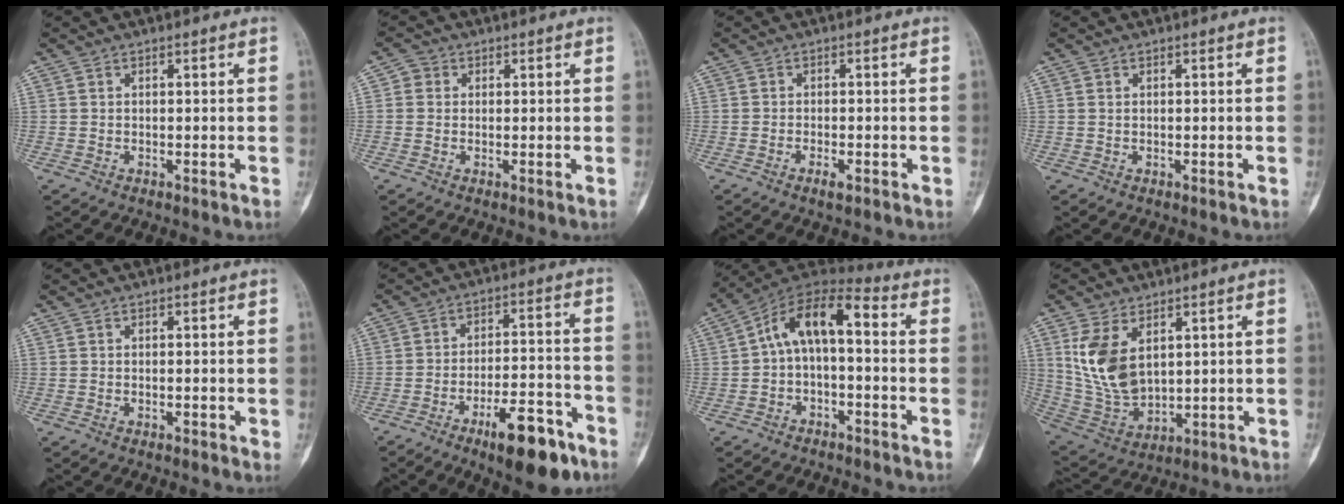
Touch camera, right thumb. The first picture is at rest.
{"total": 2.1, "force": [0.3, 2.0, 0.6], "torque": [0.002, 0.004, 0.001]}
{"total": 2.0, "force": [-1.1, 0.7, 1.5], "torque": [-0.028, 0.002, -0.018]}
{"total": 0.0}
{"total": 1.0, "force": [-0.2, 0.4, 0.9], "torque": [-0.013, 0.000, -0.002]}
{"total": 14.1, "force": [-8.4, 4.9, 10.2], "torque": [-0.139, 0.061, -0.125]}
{"total": 11.0, "force": [-0.1, 5.5, 9.5], "torque": [-0.155, 0.056, -0.014]}
{"total": 12.3, "force": [3.9, 7.3, 9.0], "torque": [-0.167, -0.020, 0.098]}